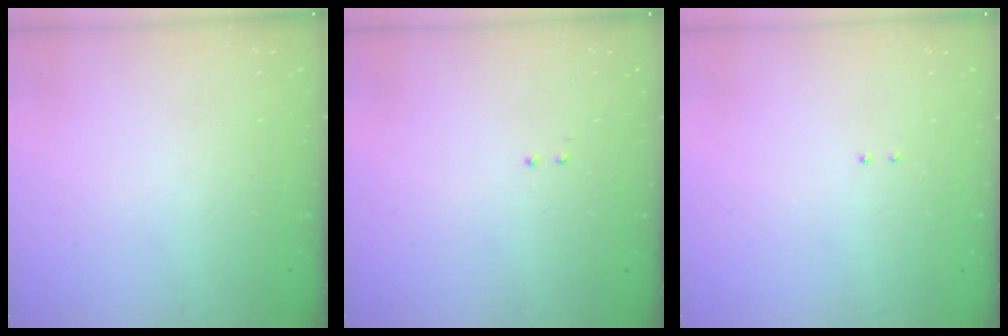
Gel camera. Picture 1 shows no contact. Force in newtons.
{"total": 0.5, "press": 0.5, "slide": 0.3}
{"total": 2.1, "press": 2.0, "slide": 0.6}